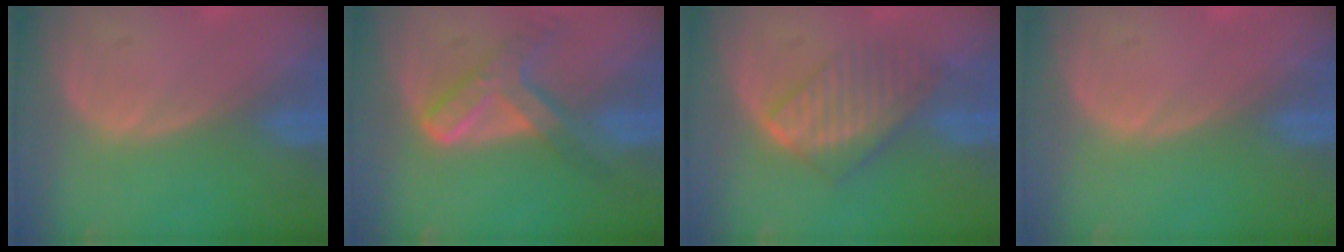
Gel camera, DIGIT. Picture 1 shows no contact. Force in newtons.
{"total": 7.3, "press": 6.1, "slide": 4.0}
{"total": 6.7, "press": 6.4, "slide": 1.9}
{"total": 0.7, "press": 0.1, "slide": 0.7}